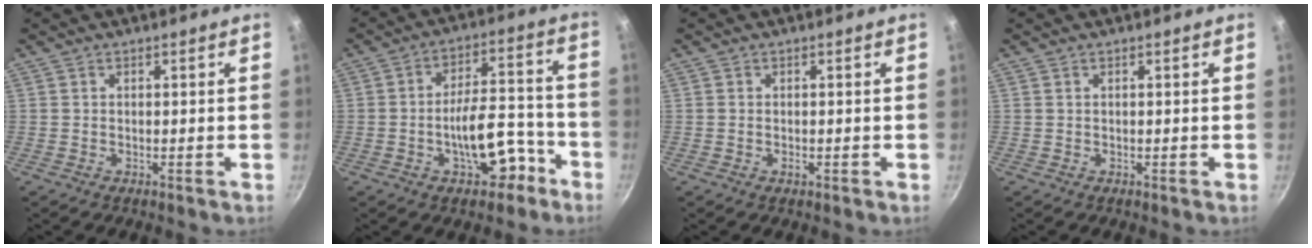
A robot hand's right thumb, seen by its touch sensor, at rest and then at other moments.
{"total": 12.2, "force": [-5.4, 6.0, 9.1], "torque": [-0.100, 0.068, -0.070]}
{"total": 0.9, "force": [-0.4, 0.5, 0.7], "torque": [-0.013, 0.001, -0.008]}
{"total": 0.0}